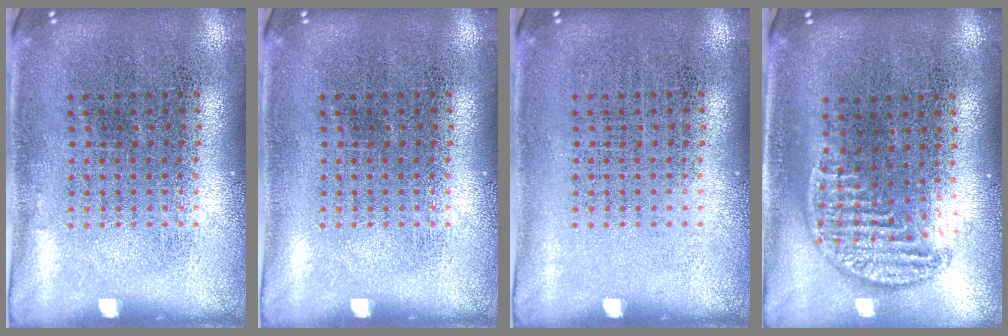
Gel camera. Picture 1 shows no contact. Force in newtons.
{"total": 0.0}
{"total": 0.0}
{"total": 1.2, "press": 1.1, "slide": 0.5}